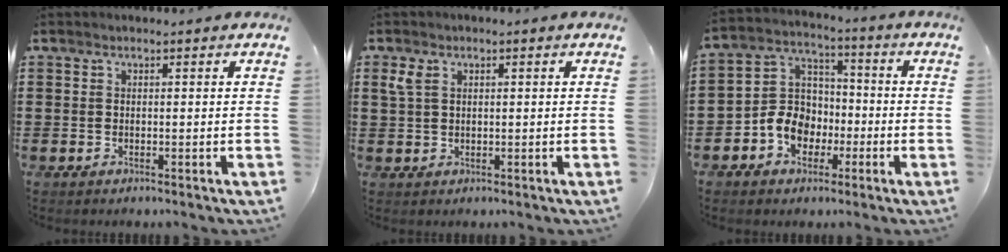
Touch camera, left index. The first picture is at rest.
{"total": 2.1, "force": [0.5, 1.3, 1.6], "torque": [-0.043, 0.006, 0.004]}
{"total": 8.0, "force": [-3.2, 6.5, 3.2], "torque": [-0.096, 0.017, -0.067]}